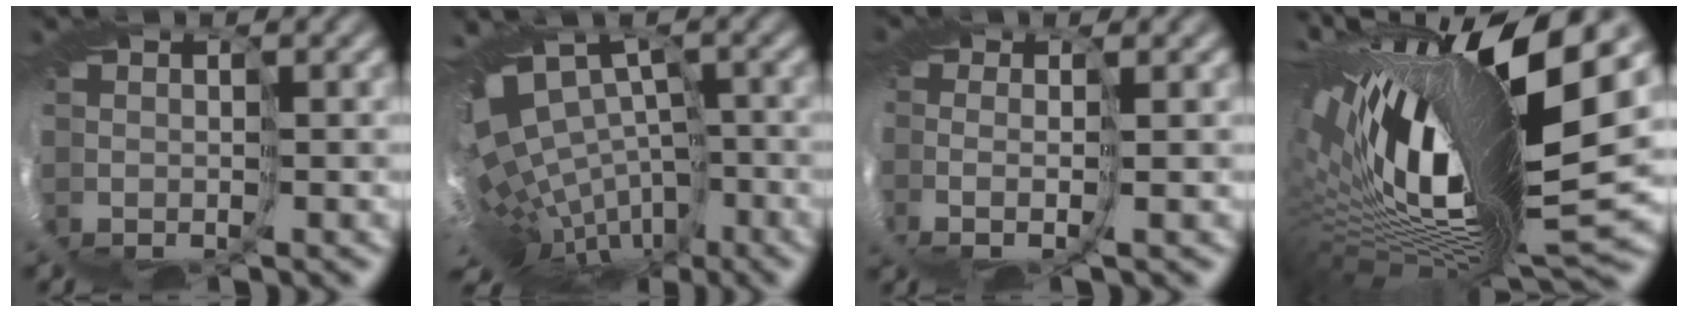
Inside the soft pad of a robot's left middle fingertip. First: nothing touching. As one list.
[{"total": 10.7, "force": [-3.1, 5.8, 8.5], "torque": [-0.159, 0.012, -0.001]}, {"total": 1.7, "force": [-0.5, -0.4, 1.6], "torque": [-0.071, -0.012, -0.010]}, {"total": 14.9, "force": [3.4, 4.3, 13.9], "torque": [-0.278, -0.031, 0.068]}]